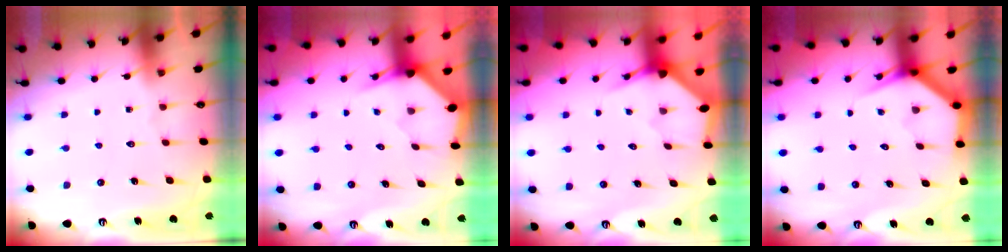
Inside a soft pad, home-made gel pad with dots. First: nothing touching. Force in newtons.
{"total": 2.7, "press": 2.7, "slide": 0.2}
{"total": 3.2, "press": 3.2, "slide": 0.3}
{"total": 3.5, "press": 3.5, "slide": 0.3}